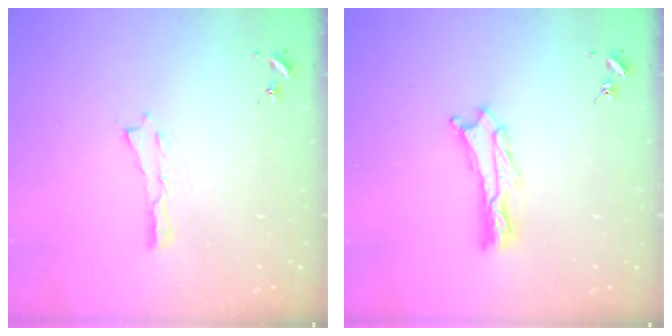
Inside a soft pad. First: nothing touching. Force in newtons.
{"total": 1.2, "press": 1.2, "slide": 0.2}